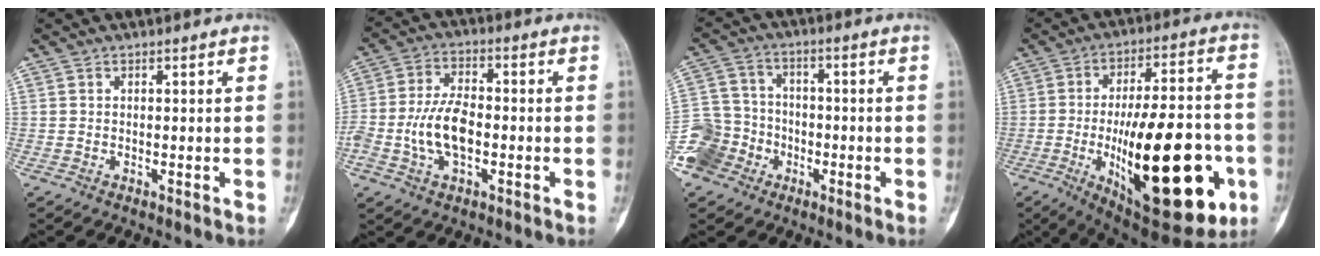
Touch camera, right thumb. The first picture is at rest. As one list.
[{"total": 9.9, "force": [-2.0, 5.5, 8.0], "torque": [-0.154, 0.020, -0.039]}, {"total": 11.6, "force": [-5.4, 9.8, 3.0], "torque": [-0.047, 0.044, -0.099]}, {"total": 30.3, "force": [-8.0, 11.4, 26.9], "torque": [-0.380, 0.003, -0.100]}]